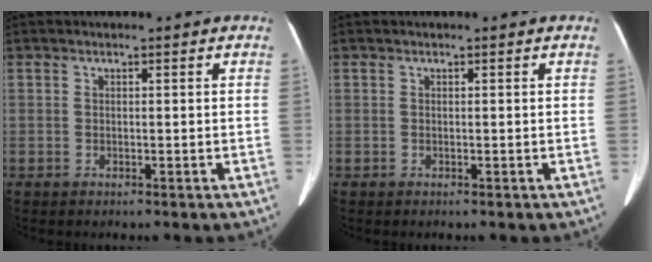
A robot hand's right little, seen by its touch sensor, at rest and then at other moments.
{"total": 0.0}